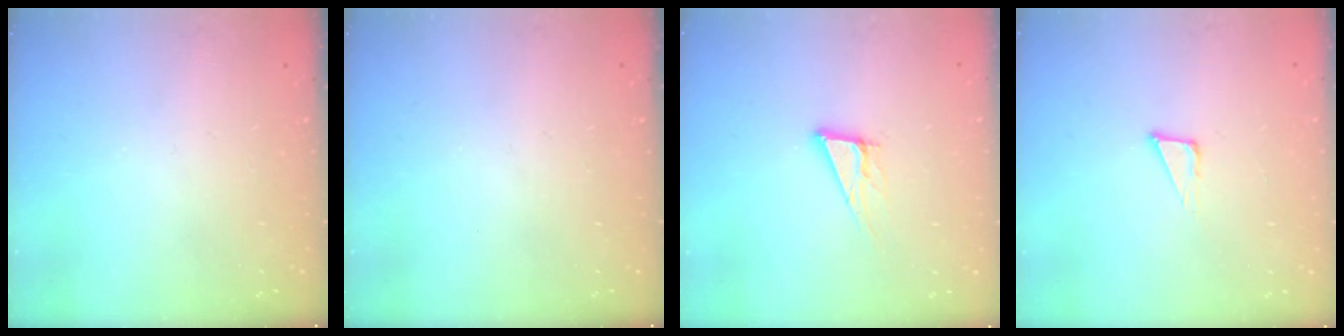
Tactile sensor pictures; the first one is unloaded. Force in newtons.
{"total": 0.0}
{"total": 8.6, "press": 8.3, "slide": 2.4}
{"total": 4.4, "press": 4.3, "slide": 0.8}